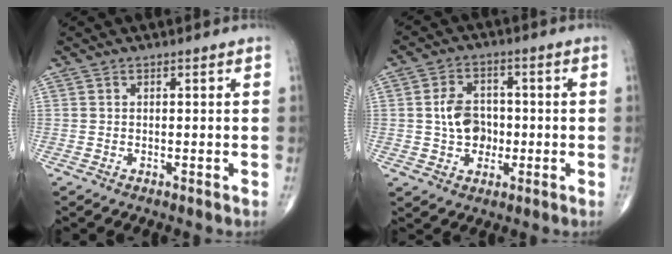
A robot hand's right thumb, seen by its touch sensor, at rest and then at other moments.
{"total": 7.7, "force": [-0.4, 6.0, 4.9], "torque": [-0.059, 0.012, -0.009]}